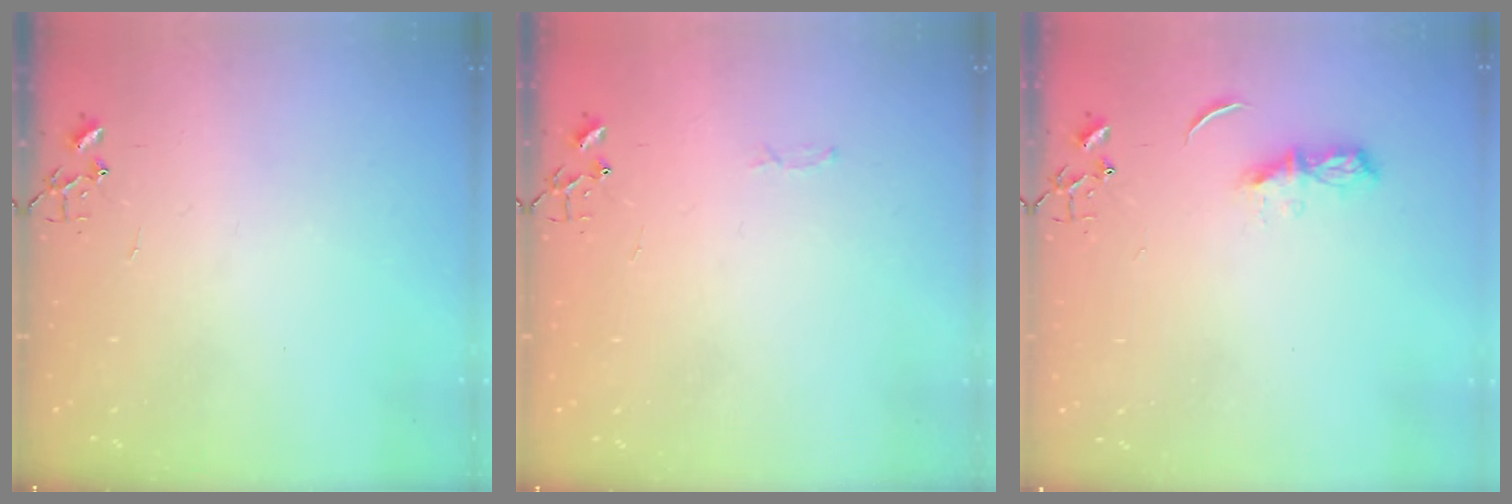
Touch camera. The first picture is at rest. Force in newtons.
{"total": 2.8, "press": 2.8, "slide": 0.4}
{"total": 6.1, "press": 6.0, "slide": 0.7}